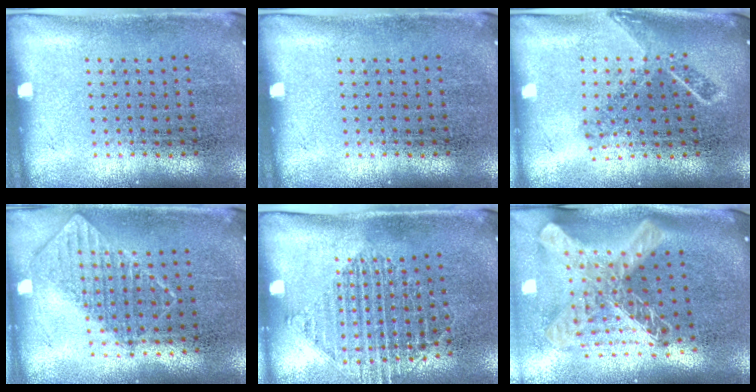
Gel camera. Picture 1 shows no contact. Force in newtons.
{"total": 0.0}
{"total": 1.8, "press": 1.3, "slide": 1.2}
{"total": 0.7, "press": 0.7, "slide": 0.1}
{"total": 1.4, "press": 1.2, "slide": 0.7}
{"total": 3.0, "press": 2.1, "slide": 2.2}